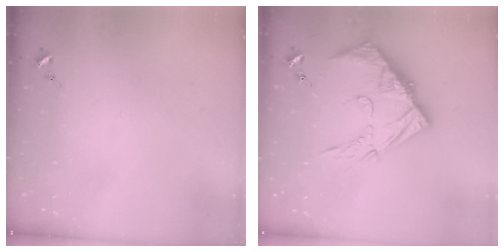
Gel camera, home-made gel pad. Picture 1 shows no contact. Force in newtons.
{"total": 15.2, "press": 15.2, "slide": 1.5}